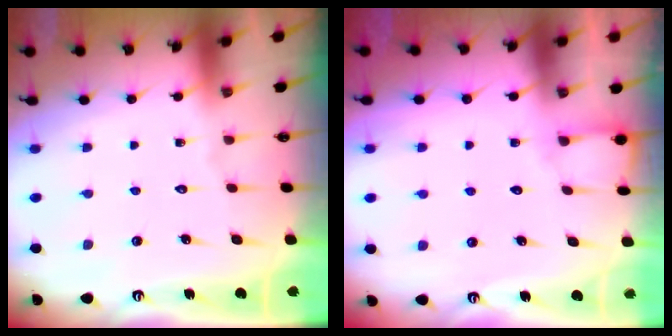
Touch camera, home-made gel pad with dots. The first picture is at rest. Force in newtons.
{"total": 3.8, "press": 3.8, "slide": 0.4}